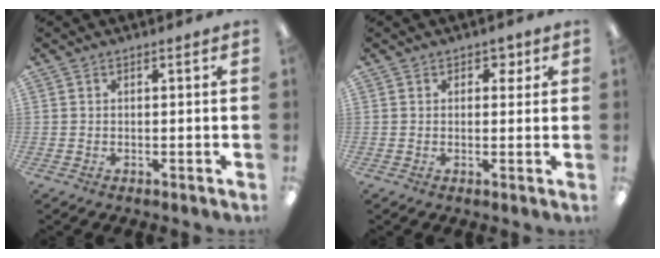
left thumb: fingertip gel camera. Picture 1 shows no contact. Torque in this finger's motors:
{"motor_torque": [-0.37, 0.14, -0.21, -0.18, 0.00]}